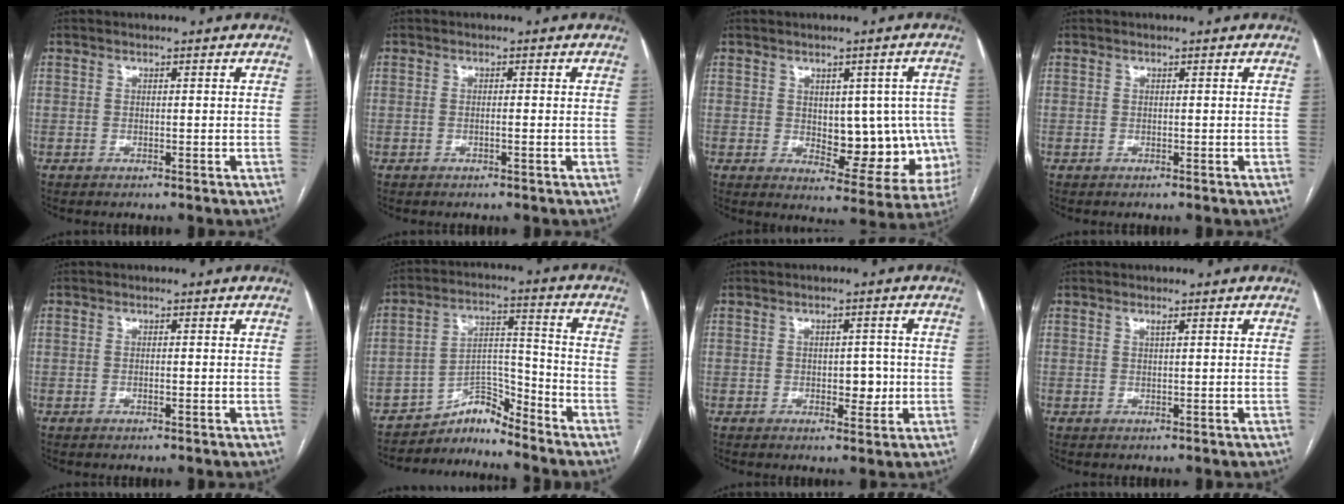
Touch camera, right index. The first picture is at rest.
{"total": 0.8, "force": [-0.3, 0.0, 0.7], "torque": [-0.016, 0.002, -0.004]}
{"total": 11.9, "force": [-0.5, 6.1, 10.2], "torque": [-0.108, 0.013, 0.012]}
{"total": 0.0}
{"total": 0.7, "force": [-0.2, 0.2, 0.6], "torque": [-0.015, 0.003, -0.002]}
{"total": 6.0, "force": [-6.0, 0.5, -0.4], "torque": [0.015, 0.038, -0.103]}
{"total": 3.6, "force": [-0.4, 2.1, 2.9], "torque": [-0.031, 0.004, -0.001]}
{"total": 0.6, "force": [0.3, -0.1, 0.5], "torque": [-0.011, -0.001, 0.008]}